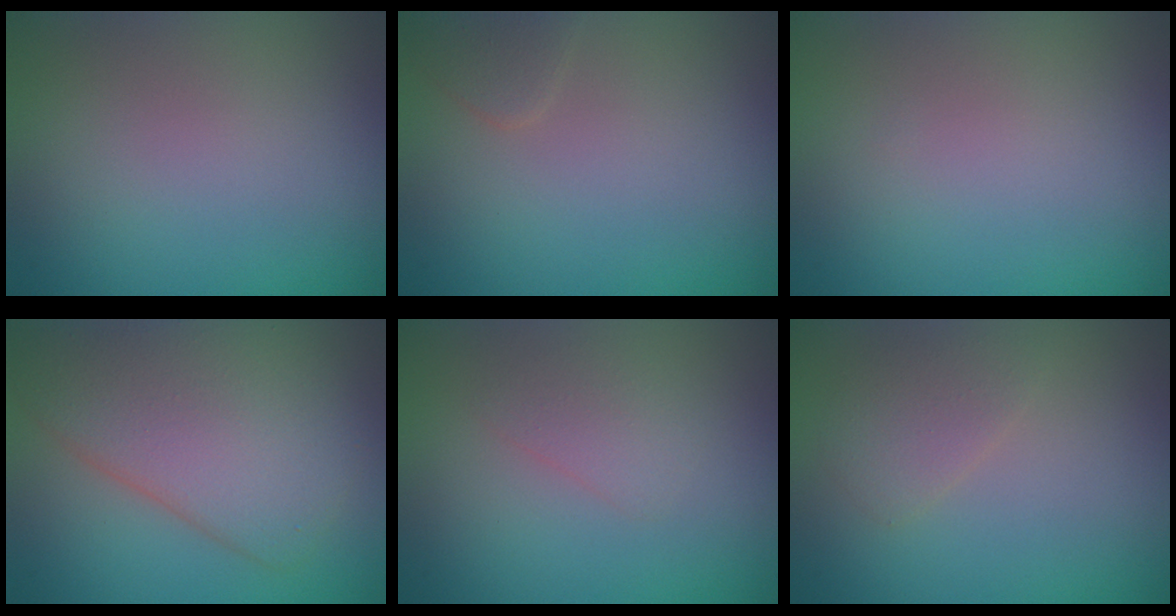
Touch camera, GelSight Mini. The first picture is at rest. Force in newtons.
{"total": 1.2, "press": 1.2, "slide": 0.1}
{"total": 0.0}
{"total": 7.7, "press": 7.7, "slide": 0.2}
{"total": 1.5, "press": 1.5, "slide": 0.0}
{"total": 1.7, "press": 1.7, "slide": 0.1}